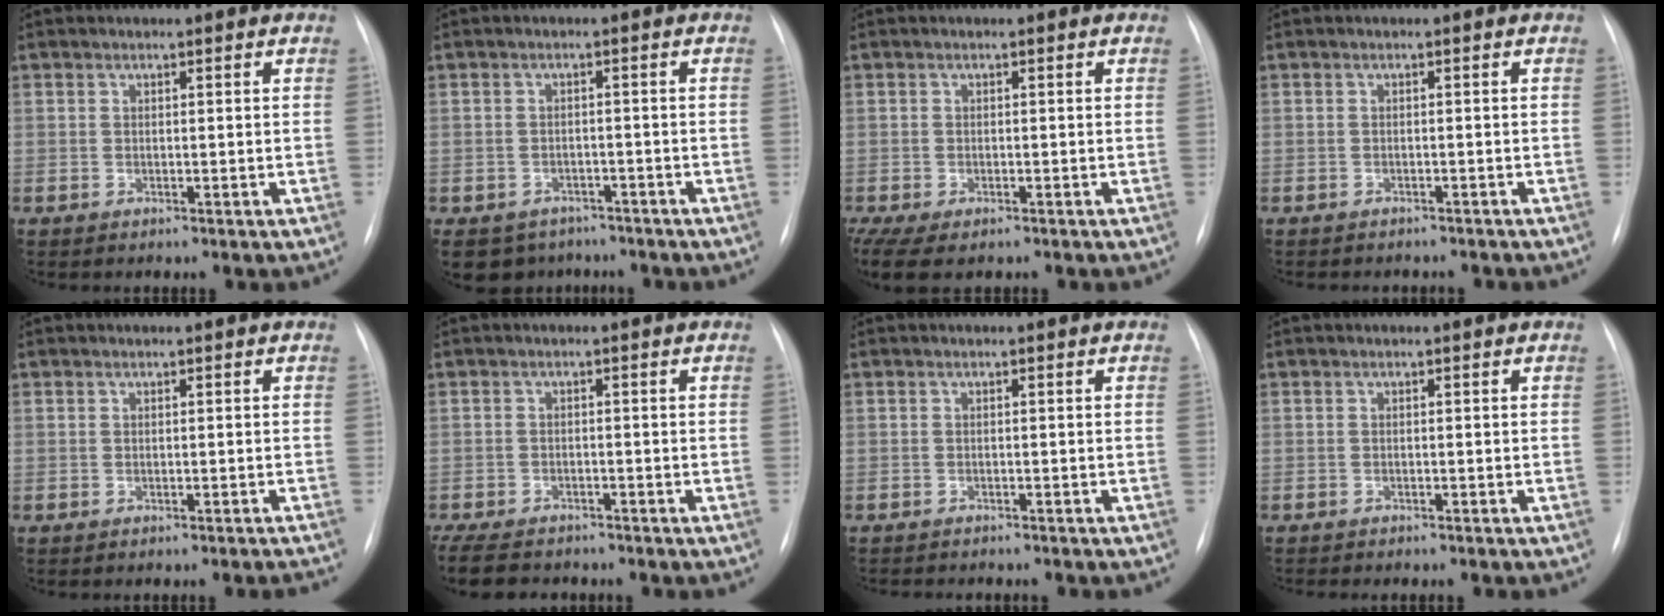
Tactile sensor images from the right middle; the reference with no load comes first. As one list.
[{"total": 7.4, "force": [-5.6, 4.7, 0.9], "torque": [-0.017, 0.006, -0.071]}, {"total": 8.2, "force": [-5.2, 4.1, 4.8], "torque": [-0.112, -0.007, -0.077]}, {"total": 4.8, "force": [-4.2, 1.9, 1.1], "torque": [-0.010, 0.002, -0.048]}, {"total": 3.3, "force": [-3.1, 0.9, 0.7], "torque": [0.012, 0.004, -0.032]}, {"total": 9.8, "force": [-8.2, 3.8, 3.8], "torque": [-0.082, -0.014, -0.121]}, {"total": 6.4, "force": [-5.7, 1.6, 2.3], "torque": [-0.024, 0.000, -0.070]}, {"total": 5.2, "force": [-4.5, 1.1, 2.2], "torque": [-0.025, -0.007, -0.053]}]